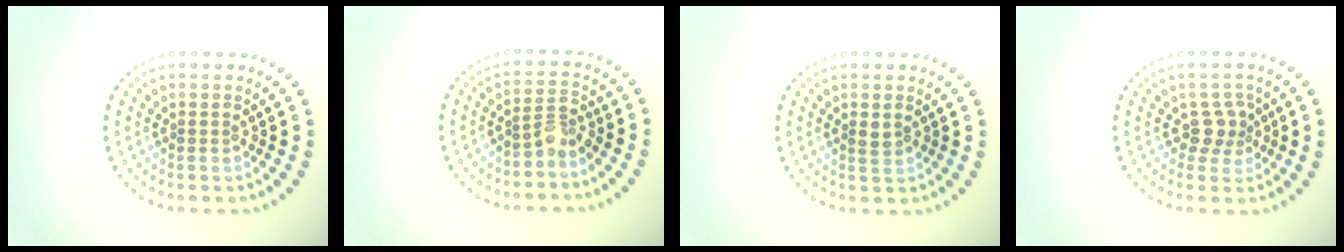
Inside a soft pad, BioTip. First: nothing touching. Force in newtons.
{"total": 2.1, "press": 1.5, "slide": 1.4}
{"total": 0.8, "press": 0.8, "slide": 0.3}
{"total": 2.1, "press": 1.6, "slide": 1.4}